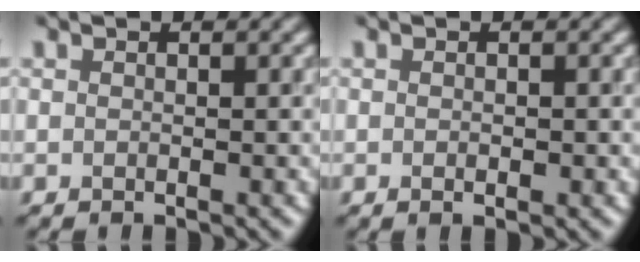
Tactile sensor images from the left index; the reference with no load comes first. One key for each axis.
{"total": 1.6, "fx": 0.2, "fy": 0.7, "fz": 1.4, "tx": -0.002, "ty": 0.009, "tz": 0.001}